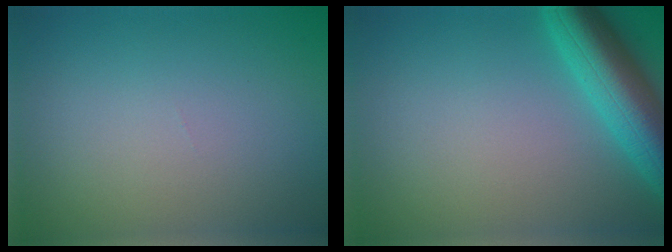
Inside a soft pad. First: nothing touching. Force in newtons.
{"total": 6.8, "press": 6.8, "slide": 0.4}